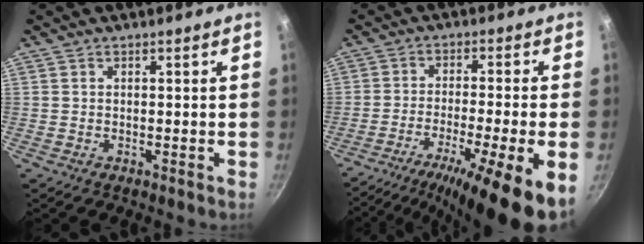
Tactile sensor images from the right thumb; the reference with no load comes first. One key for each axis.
{"total": 14.7, "fx": -8.7, "fy": 0.8, "fz": 11.8, "tx": -0.198, "ty": 0.018, "tz": -0.145}